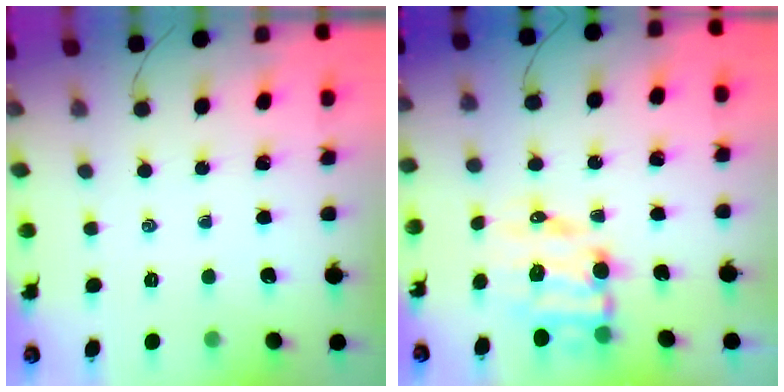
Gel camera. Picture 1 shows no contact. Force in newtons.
{"total": 9.7, "press": 9.4, "slide": 2.4}